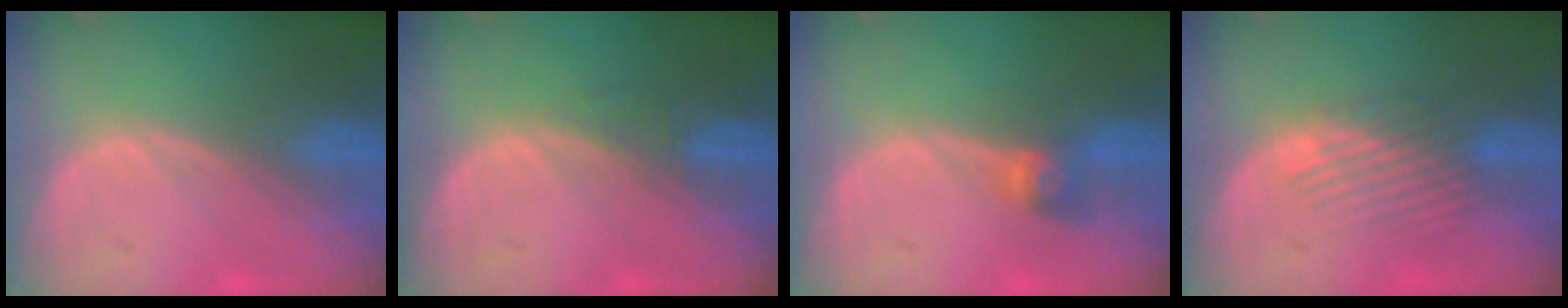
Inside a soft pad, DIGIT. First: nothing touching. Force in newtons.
{"total": 0.7, "press": 0.7, "slide": 0.1}
{"total": 2.7, "press": 2.6, "slide": 0.5}
{"total": 4.1, "press": 3.6, "slide": 1.9}